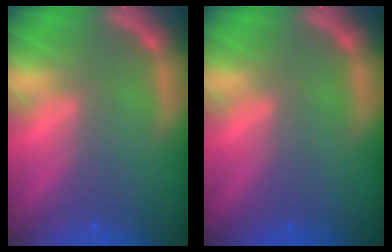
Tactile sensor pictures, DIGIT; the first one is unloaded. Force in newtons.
{"total": 0.0}